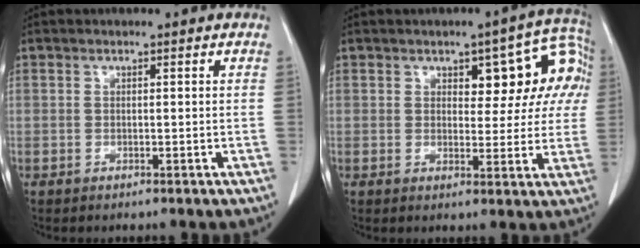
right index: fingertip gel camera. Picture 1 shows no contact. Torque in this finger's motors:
{"motor_torque": [0.61, 0.47, 0.19, 0.04]}